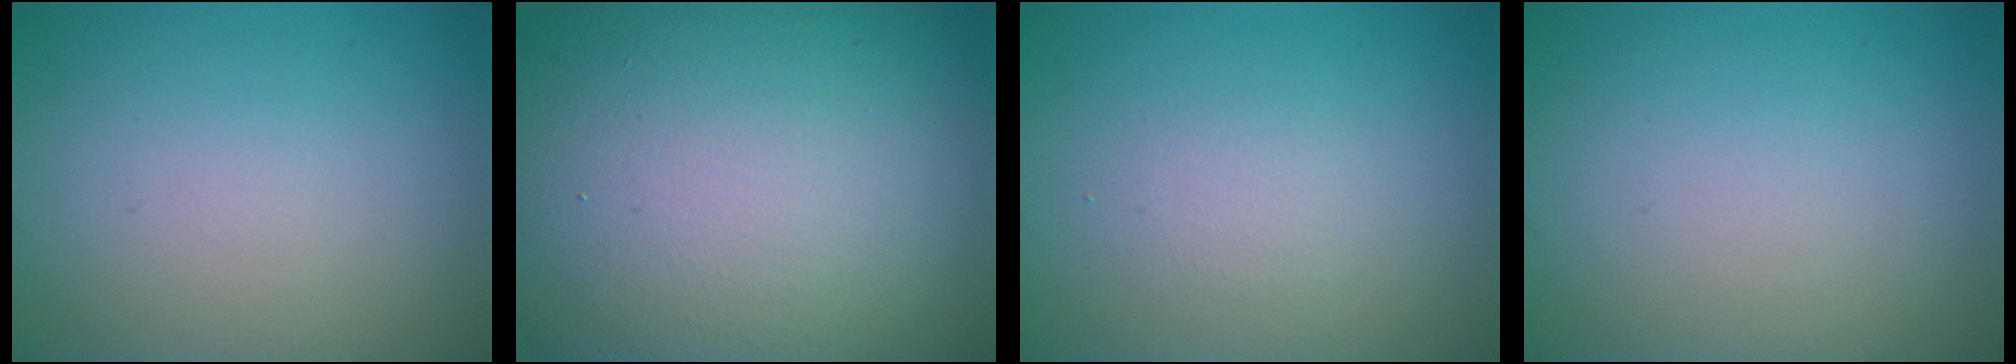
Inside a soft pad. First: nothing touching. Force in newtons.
{"total": 21.8, "press": 21.8, "slide": 1.0}
{"total": 1.4, "press": 1.4, "slide": 0.1}
{"total": 0.0}